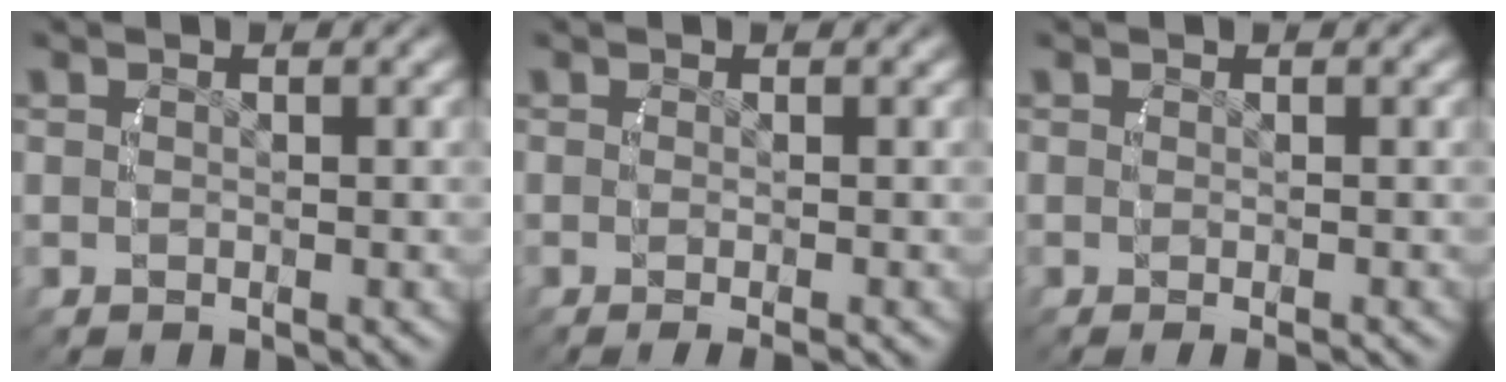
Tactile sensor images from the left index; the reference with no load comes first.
{"total": 2.1, "force": [-1.5, 0.1, 1.4], "torque": [-0.017, -0.003, -0.019]}
{"total": 1.2, "force": [-0.9, 0.0, 0.8], "torque": [-0.010, -0.001, -0.010]}